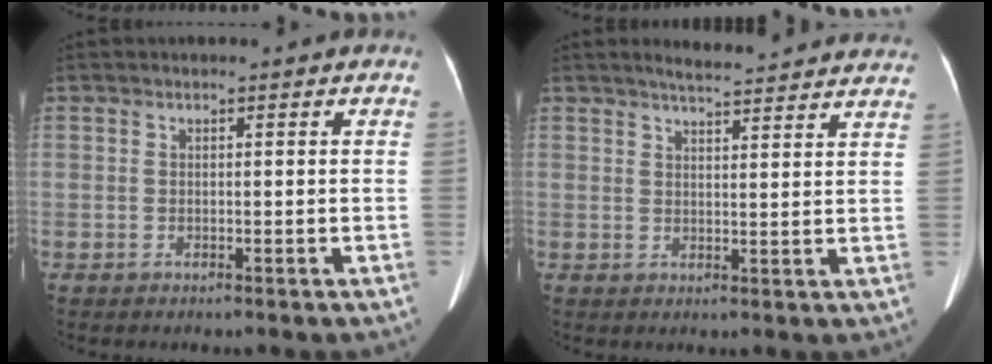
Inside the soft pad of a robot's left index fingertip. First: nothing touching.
{"total": 12.9, "force": [12.0, 1.6, 4.5], "torque": [-0.053, 0.013, 0.138]}